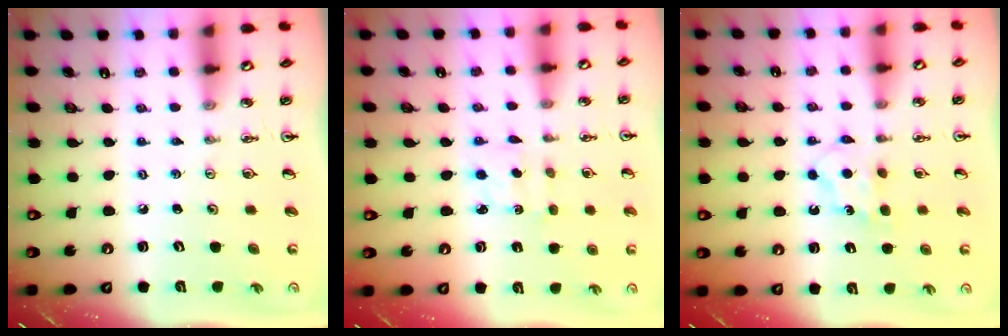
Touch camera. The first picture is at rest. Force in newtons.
{"total": 1.8, "press": 1.7, "slide": 0.7}
{"total": 4.8, "press": 4.8, "slide": 0.6}